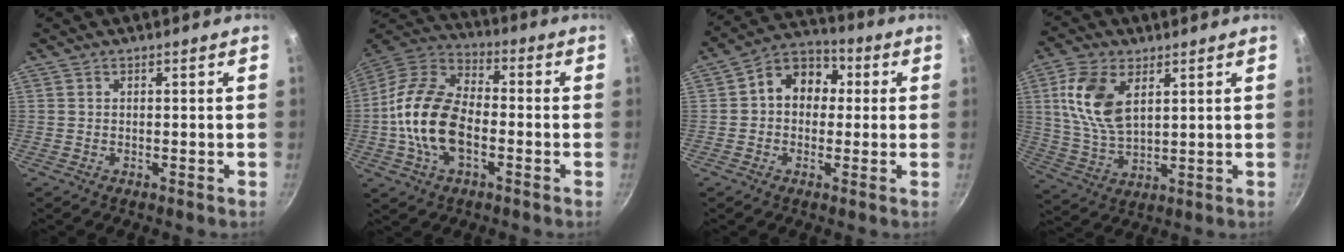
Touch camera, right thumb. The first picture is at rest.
{"total": 17.0, "force": [-3.1, 10.0, 13.4], "torque": [-0.234, 0.037, -0.074]}
{"total": 9.8, "force": [1.0, 7.9, 5.7], "torque": [-0.045, 0.024, -0.007]}
{"total": 12.1, "force": [4.0, 6.7, 9.3], "torque": [-0.180, -0.015, 0.083]}